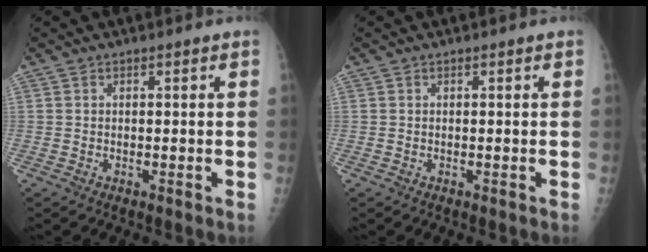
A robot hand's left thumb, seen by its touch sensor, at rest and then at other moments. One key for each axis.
{"total": 0.0}